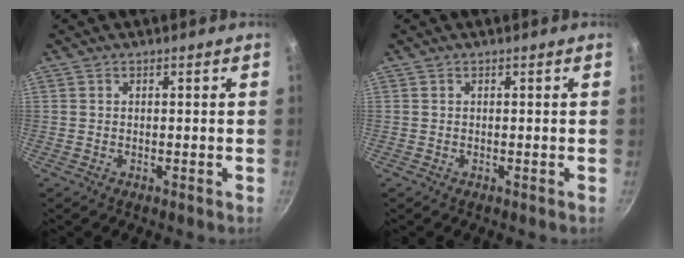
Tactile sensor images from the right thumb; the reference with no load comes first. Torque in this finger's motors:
{"motor_torque": [-0.27, -0.41, -0.01, 0.21, -0.01]}